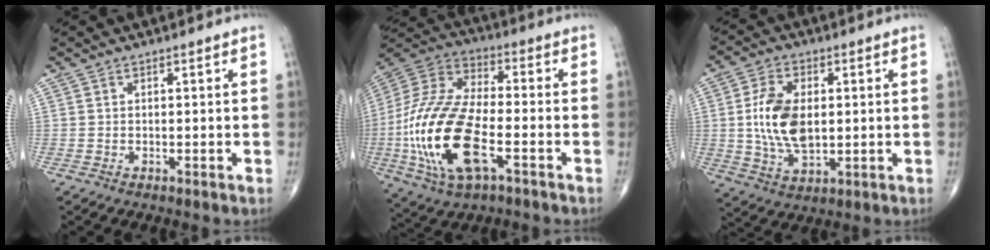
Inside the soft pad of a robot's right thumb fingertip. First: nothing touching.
{"total": 23.0, "force": [-6.2, 10.4, 19.6], "torque": [-0.426, 0.014, -0.109]}
{"total": 11.6, "force": [0.9, 6.7, 9.4], "torque": [-0.172, -0.004, 0.023]}